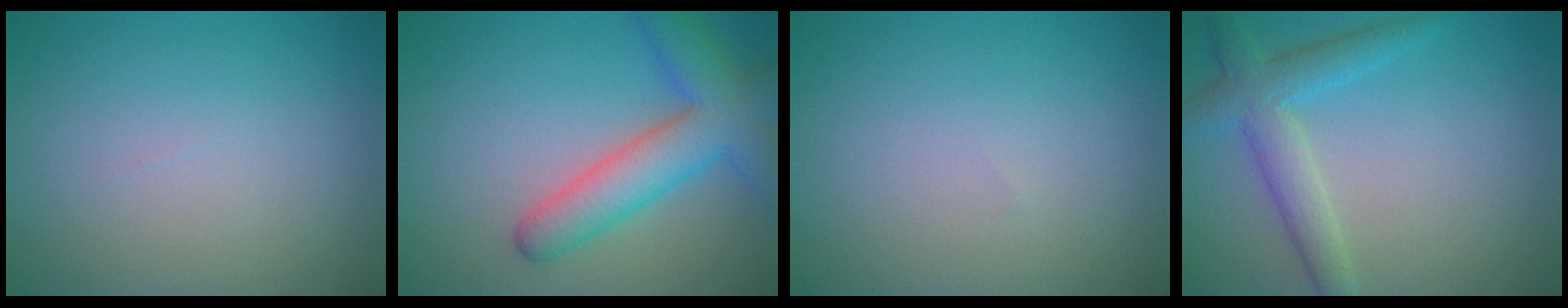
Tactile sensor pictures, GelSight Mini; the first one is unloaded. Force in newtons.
{"total": 6.5, "press": 6.5, "slide": 0.3}
{"total": 0.0}
{"total": 3.4, "press": 3.4, "slide": 0.1}